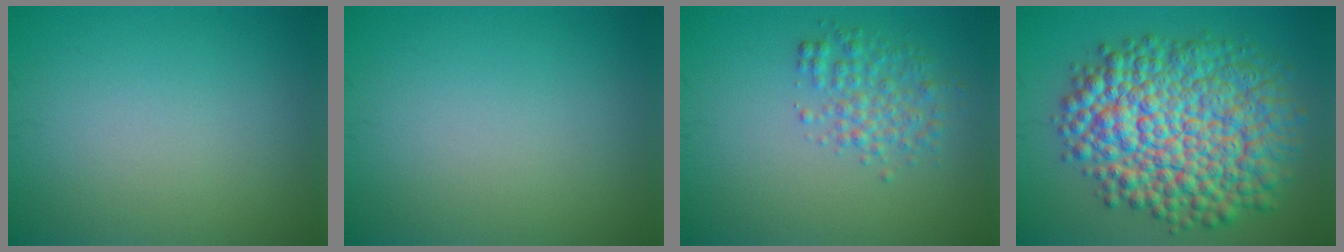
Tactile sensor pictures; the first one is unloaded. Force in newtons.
{"total": 0.0}
{"total": 3.0, "press": 3.0, "slide": 0.1}
{"total": 13.2, "press": 13.2, "slide": 0.2}